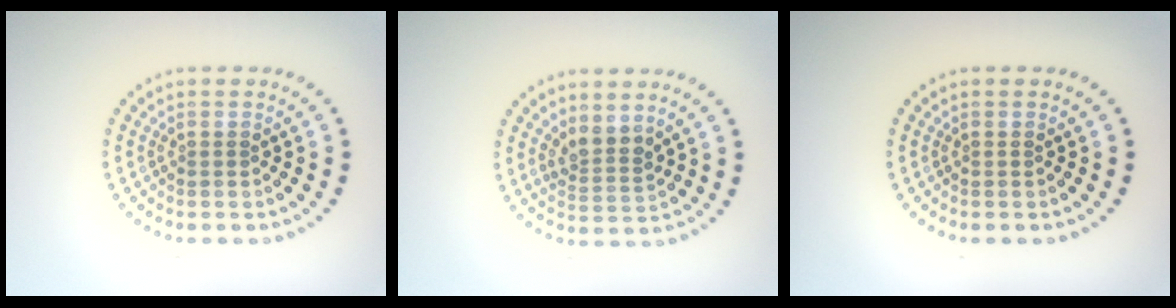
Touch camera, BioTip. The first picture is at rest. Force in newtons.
{"total": 2.3, "press": 1.8, "slide": 1.5}
{"total": 0.0}